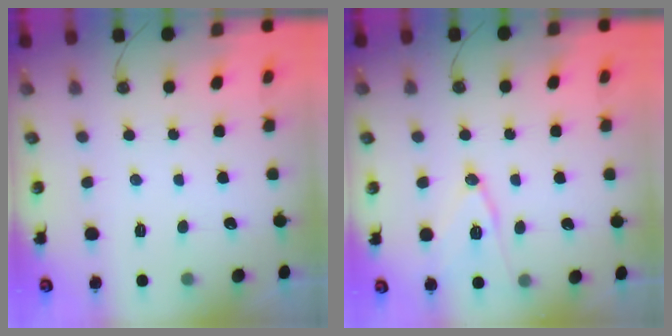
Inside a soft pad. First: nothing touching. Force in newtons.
{"total": 12.7, "press": 12.3, "slide": 3.2}